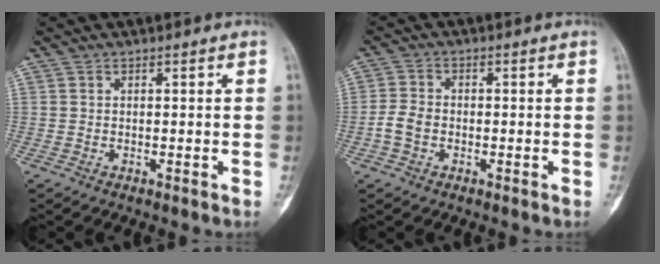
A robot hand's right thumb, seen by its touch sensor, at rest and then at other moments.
{"total": 4.0, "force": [-1.1, 2.9, 2.5], "torque": [-0.053, 0.012, -0.025]}